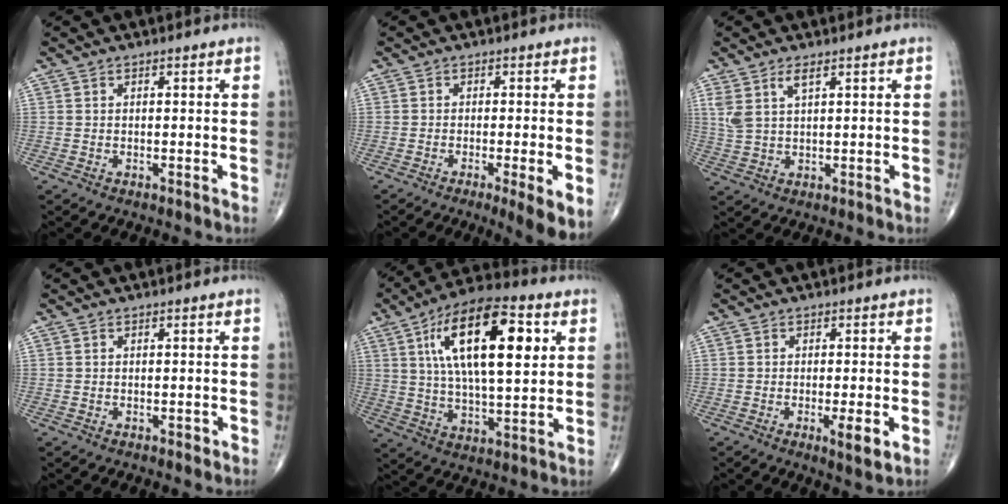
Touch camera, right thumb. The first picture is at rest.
{"total": 6.0, "force": [-2.2, 0.8, 5.5], "torque": [-0.086, -0.015, -0.036]}
{"total": 4.8, "force": [2.5, 1.7, 3.7], "torque": [-0.083, -0.004, 0.059]}
{"total": 0.6, "force": [-0.3, 0.3, 0.3], "torque": [-0.002, 0.000, -0.006]}
{"total": 21.2, "force": [6.2, 8.5, 18.5], "torque": [-0.304, -0.002, 0.099]}
{"total": 4.1, "force": [-1.4, 0.8, 3.8], "torque": [-0.061, -0.010, -0.022]}